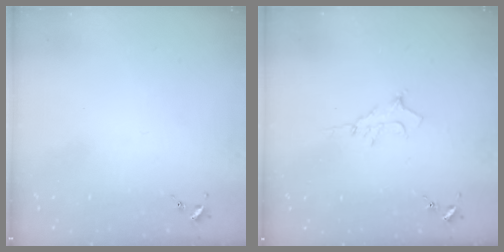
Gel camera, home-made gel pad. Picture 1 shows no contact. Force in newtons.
{"total": 6.2, "press": 6.1, "slide": 0.8}